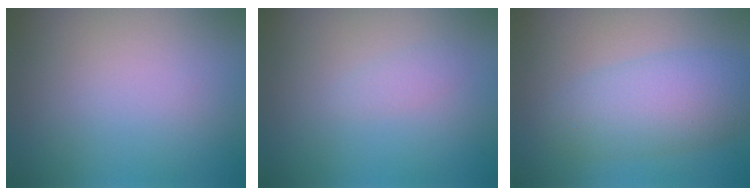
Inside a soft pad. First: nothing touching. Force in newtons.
{"total": 0.8, "press": 0.8, "slide": 0.1}
{"total": 4.8, "press": 4.8, "slide": 0.1}